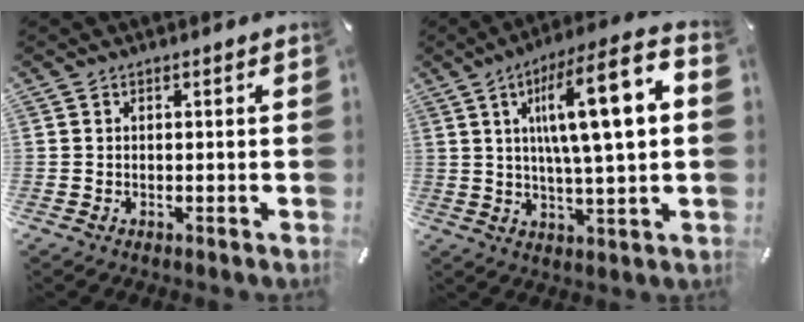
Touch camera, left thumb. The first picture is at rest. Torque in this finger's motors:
{"motor_torque": [2.54, 2.47, 2.27, -0.50, 0.27]}